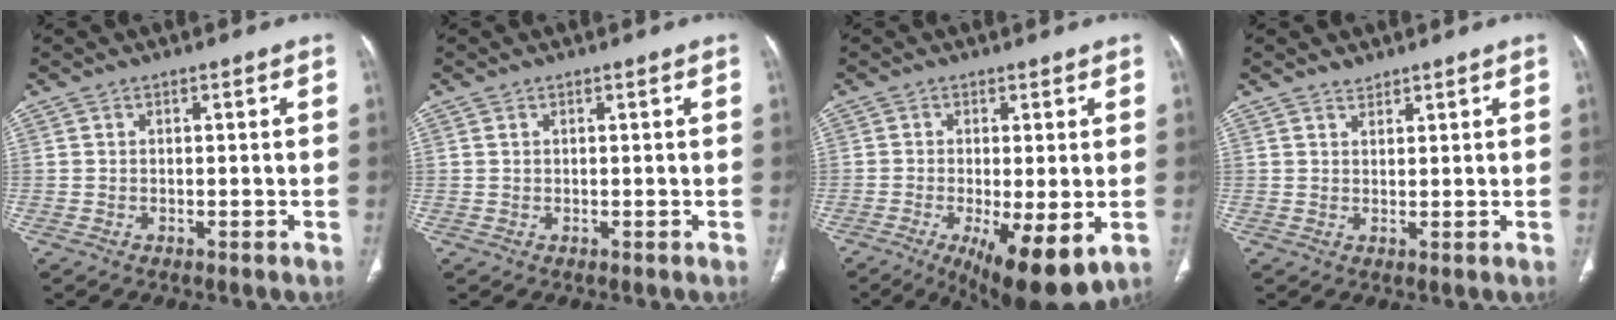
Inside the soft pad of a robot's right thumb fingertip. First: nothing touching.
{"total": 0.0}
{"total": 12.3, "force": [-4.1, 3.7, 10.9], "torque": [-0.167, -0.022, -0.054]}
{"total": 1.6, "force": [1.5, 0.7, 0.1], "torque": [0.010, -0.012, 0.022]}